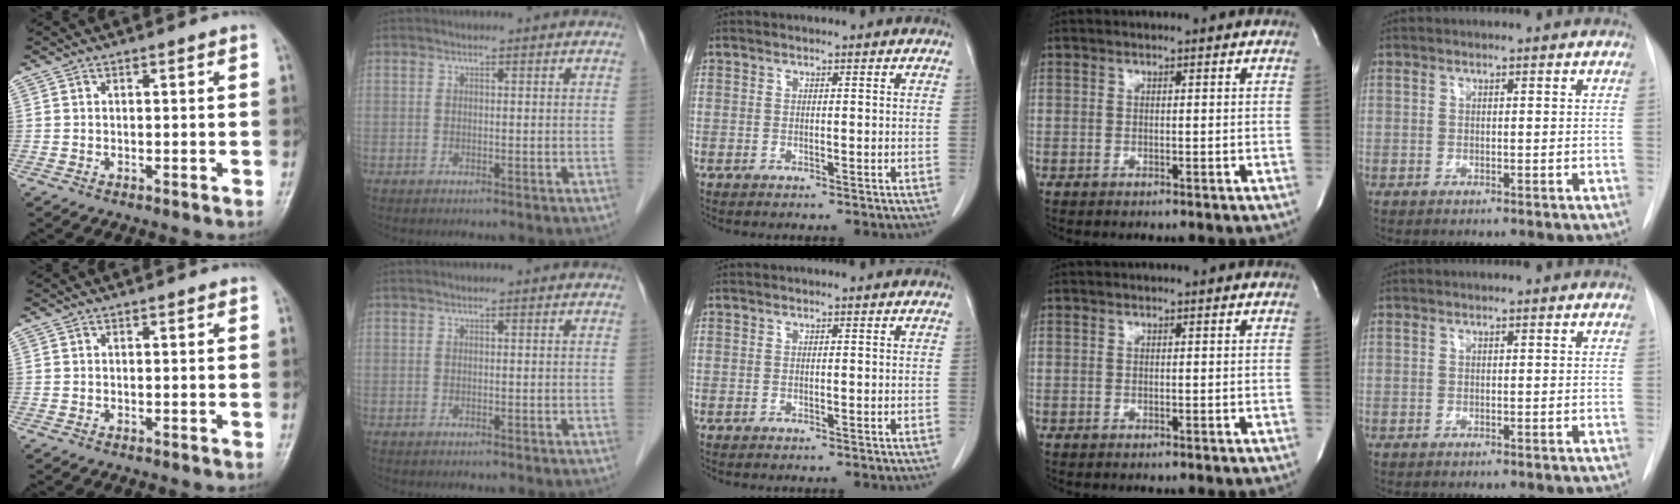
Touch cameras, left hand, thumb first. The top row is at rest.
{}